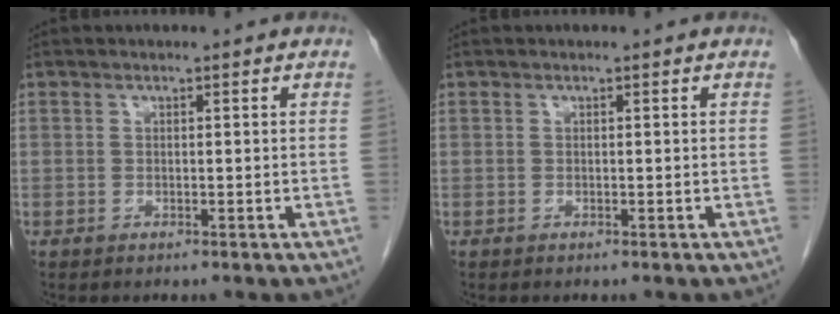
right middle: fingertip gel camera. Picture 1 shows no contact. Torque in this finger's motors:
{"motor_torque": [0.09, 0.04, 0.05, -0.02]}